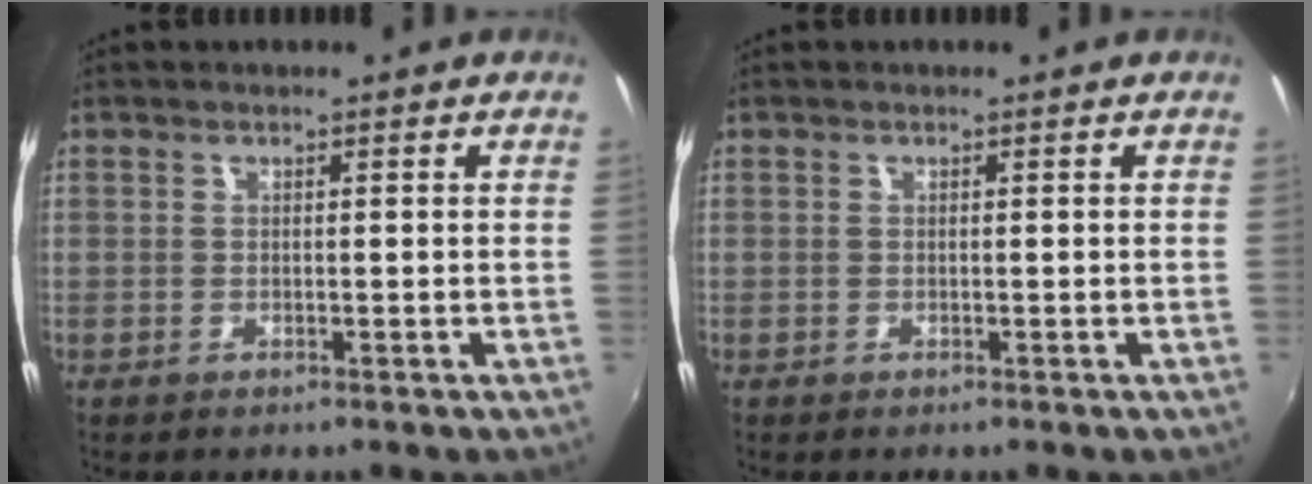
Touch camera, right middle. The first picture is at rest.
{"total": 0.0}